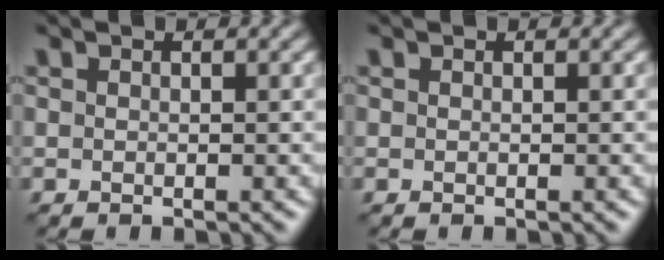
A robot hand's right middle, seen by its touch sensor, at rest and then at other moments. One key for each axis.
{"total": 0.0}